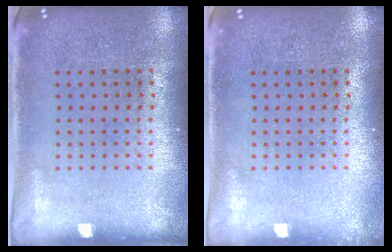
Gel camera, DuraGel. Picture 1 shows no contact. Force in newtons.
{"total": 0.5, "press": 0.5, "slide": 0.2}